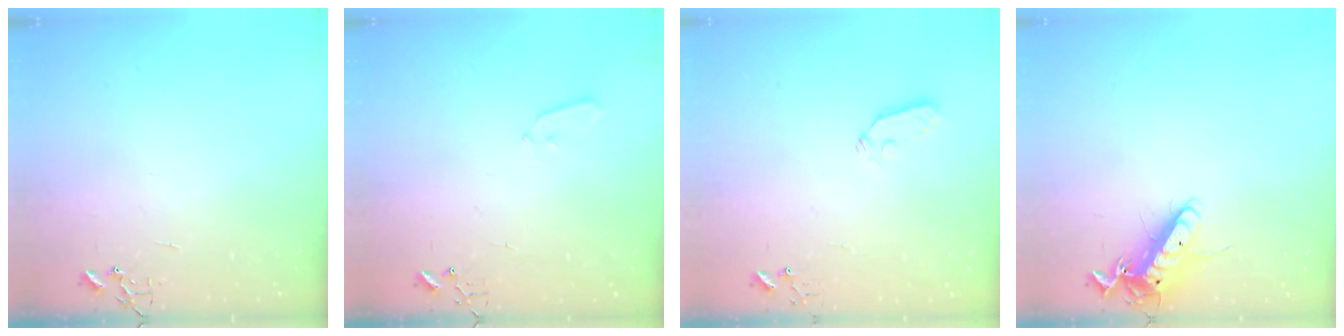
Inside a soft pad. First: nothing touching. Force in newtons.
{"total": 3.5, "press": 3.5, "slide": 0.6}
{"total": 3.9, "press": 3.8, "slide": 0.6}
{"total": 12.5, "press": 12.5, "slide": 1.1}